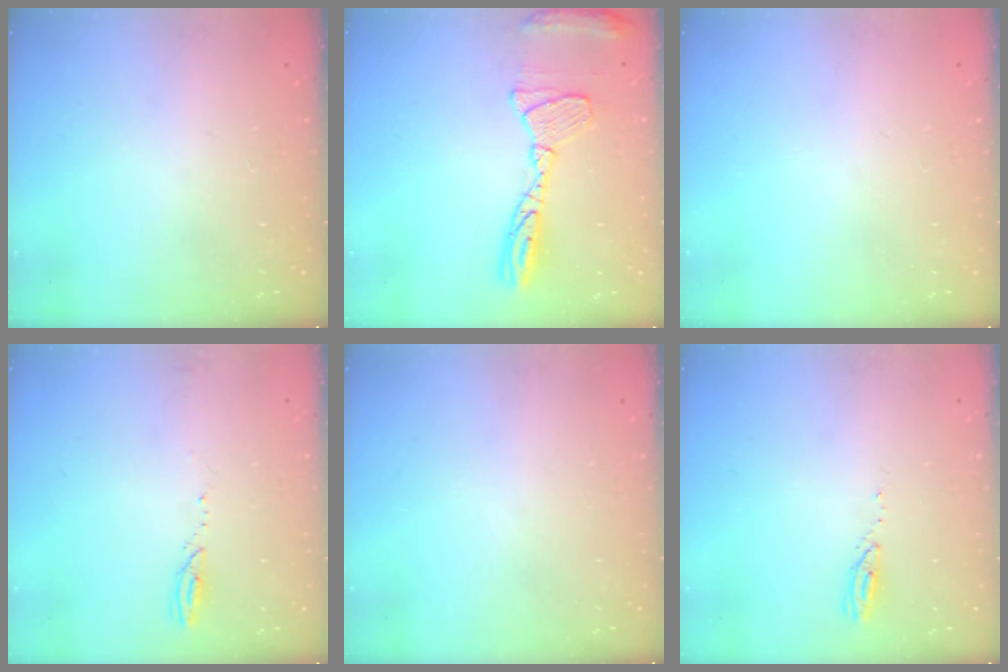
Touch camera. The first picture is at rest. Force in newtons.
{"total": 14.2, "press": 14.1, "slide": 1.2}
{"total": 0.0}
{"total": 2.4, "press": 2.4, "slide": 0.3}
{"total": 0.0}
{"total": 3.0, "press": 2.9, "slide": 0.3}